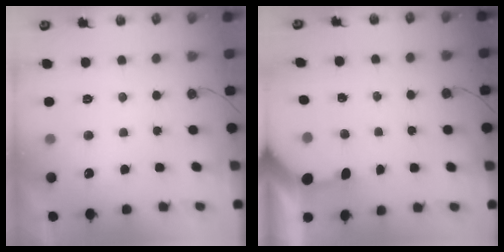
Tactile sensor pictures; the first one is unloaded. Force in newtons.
{"total": 3.3, "press": 3.2, "slide": 0.4}